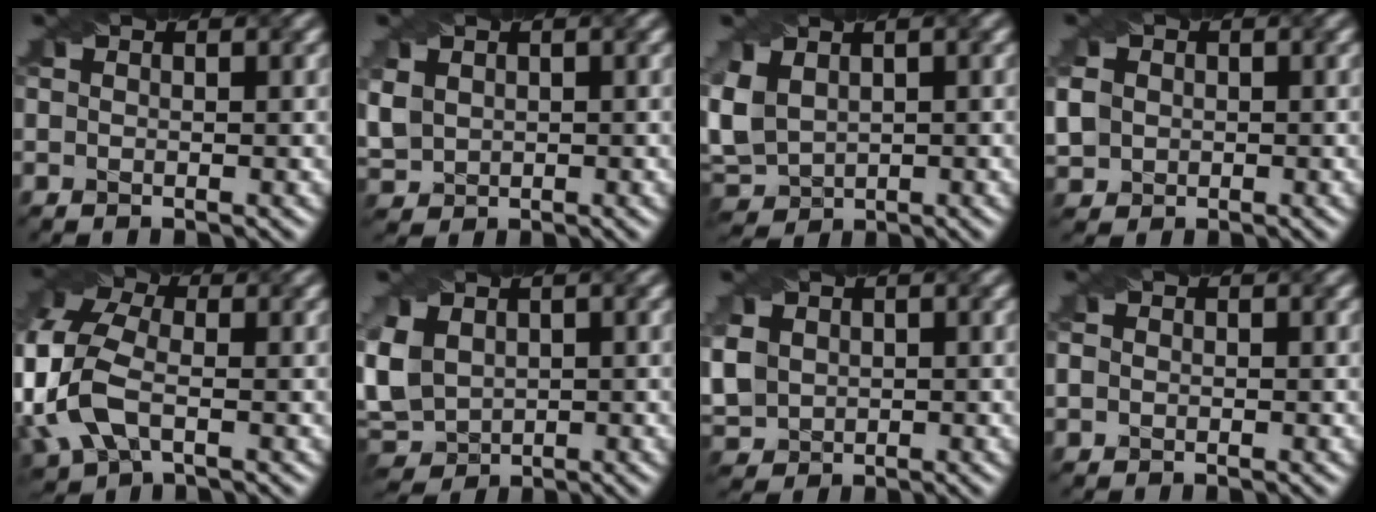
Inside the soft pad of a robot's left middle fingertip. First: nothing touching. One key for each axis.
{"total": 2.6, "fx": 0.9, "fy": 2.2, "fz": 1.1, "tx": -0.045, "ty": 0.002, "tz": 0.023}
{"total": 4.8, "fx": 1.0, "fy": 3.5, "fz": 3.1, "tx": -0.094, "ty": 0.007, "tz": 0.021}
{"total": 3.0, "fx": 0.2, "fy": 2.7, "fz": 1.3, "tx": -0.046, "ty": 0.010, "tz": 0.004}
{"total": 9.5, "fx": -1.4, "fy": 6.5, "fz": 6.8, "tx": -0.186, "ty": -0.002, "tz": -0.031}
{"total": 5.5, "fx": 0.7, "fy": 4.3, "fz": 3.4, "tx": -0.106, "ty": 0.009, "tz": 0.012}
{"total": 3.5, "fx": 0.9, "fy": 3.0, "fz": 1.6, "tx": -0.067, "ty": 0.007, "tz": 0.020}
{"total": 0.9, "fx": 0.0, "fy": 0.8, "fz": 0.4, "tx": -0.010, "ty": 0.001, "tz": 0.001}